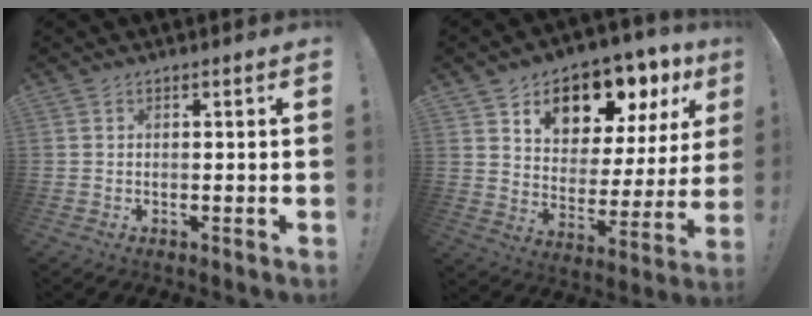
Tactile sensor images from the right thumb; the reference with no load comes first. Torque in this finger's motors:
{"motor_torque": [1.40, 3.51, 0.17, -0.03, 0.04]}